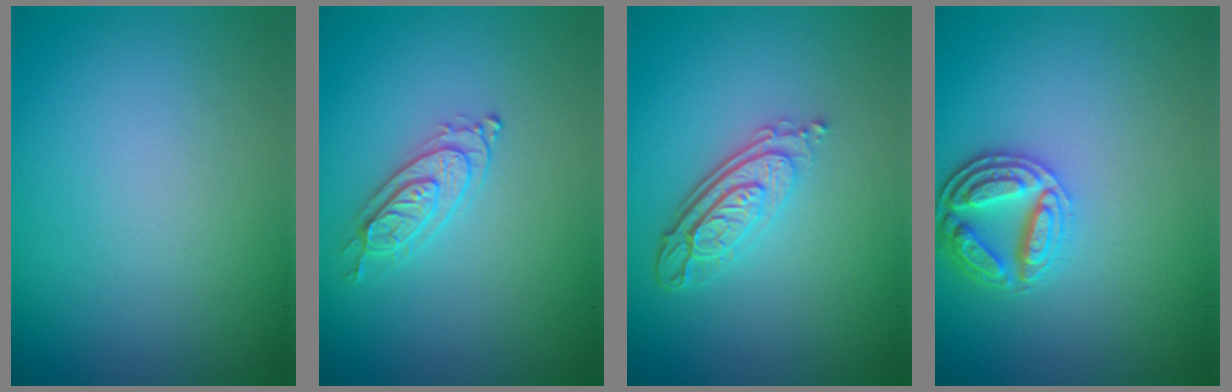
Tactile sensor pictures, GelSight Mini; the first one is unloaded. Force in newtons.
{"total": 2.2, "press": 2.0, "slide": 0.7}
{"total": 4.1, "press": 2.9, "slide": 2.8}
{"total": 3.8, "press": 3.2, "slide": 2.0}